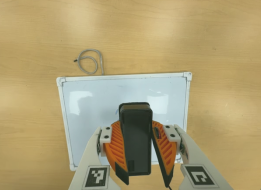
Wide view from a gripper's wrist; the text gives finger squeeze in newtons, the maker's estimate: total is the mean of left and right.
{"total": 12.0, "left": 11.2, "right": 12.9}